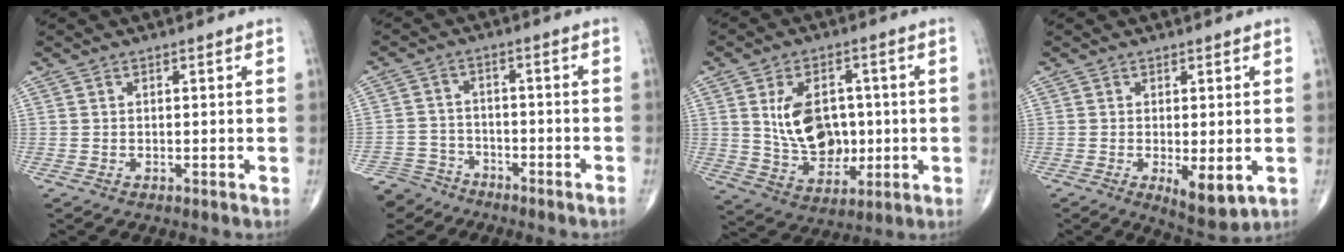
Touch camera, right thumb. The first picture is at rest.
{"total": 8.6, "force": [-7.5, 4.2, 1.0], "torque": [-0.022, 0.031, -0.137]}
{"total": 12.7, "force": [1.1, 9.0, 9.0], "torque": [-0.117, -0.006, 0.034]}
{"total": 6.2, "force": [-1.3, 2.4, 5.5], "torque": [-0.081, -0.019, -0.013]}